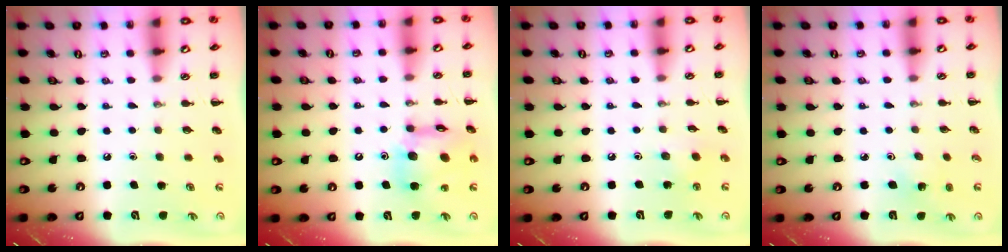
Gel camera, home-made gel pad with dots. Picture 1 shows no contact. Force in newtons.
{"total": 13.5, "press": 13.1, "slide": 3.4}
{"total": 2.7, "press": 2.6, "slide": 0.6}
{"total": 3.0, "press": 2.9, "slide": 0.9}